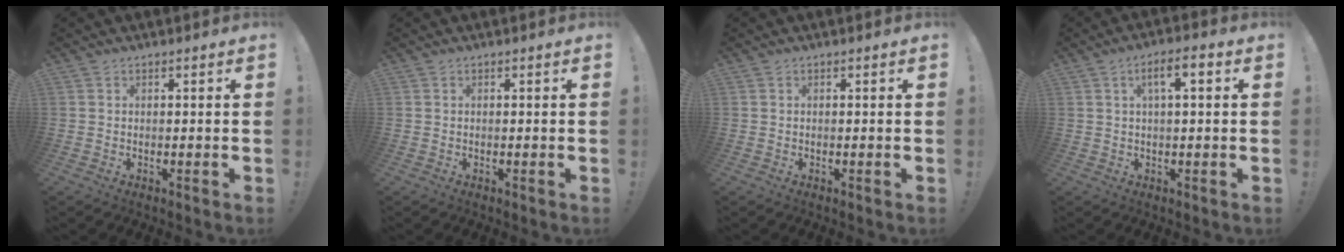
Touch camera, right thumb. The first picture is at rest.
{"total": 0.0}
{"total": 0.0}
{"total": 5.4, "force": [1.2, 1.4, 5.1], "torque": [-0.089, 0.007, 0.014]}